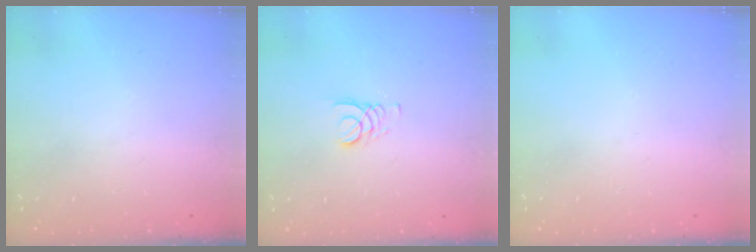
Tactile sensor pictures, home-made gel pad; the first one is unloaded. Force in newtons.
{"total": 2.7, "press": 2.7, "slide": 0.3}
{"total": 0.0}